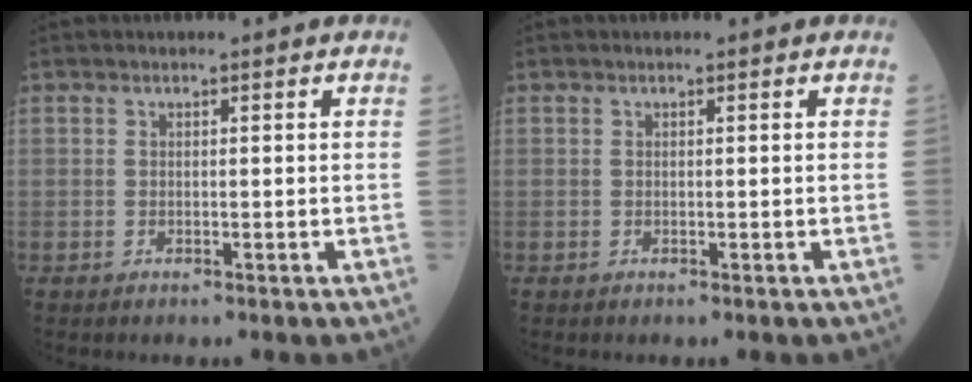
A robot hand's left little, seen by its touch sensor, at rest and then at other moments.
{"total": 0.0}